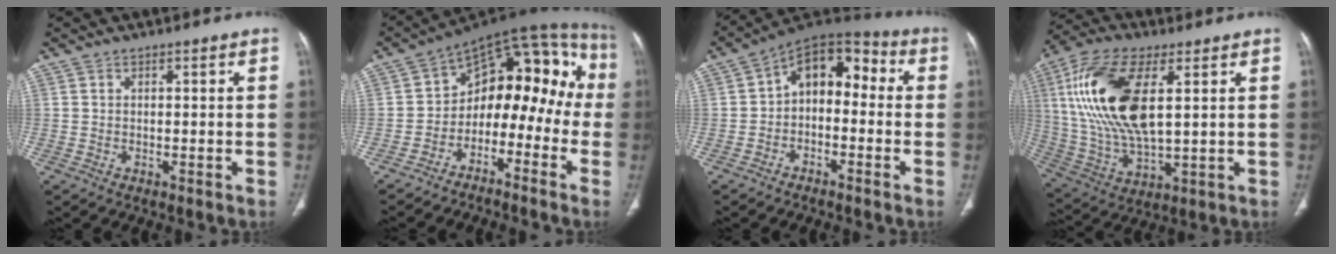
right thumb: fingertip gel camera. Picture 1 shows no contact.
{"total": 17.1, "force": [-5.1, 11.3, 11.8], "torque": [-0.102, 0.115, -0.090]}
{"total": 11.2, "force": [-0.6, 7.5, 8.3], "torque": [-0.087, 0.051, -0.028]}
{"total": 20.6, "force": [4.8, 9.3, 17.7], "torque": [-0.369, -0.011, 0.094]}